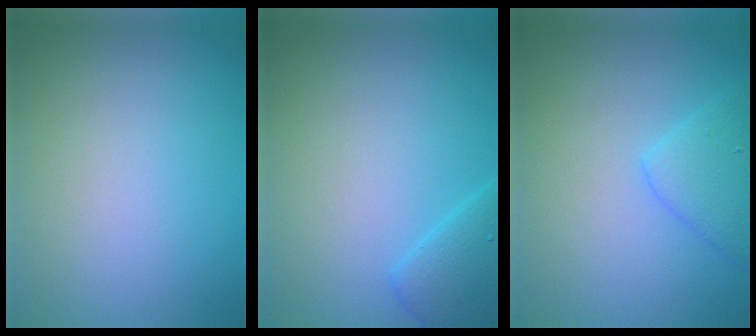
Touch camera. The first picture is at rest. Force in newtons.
{"total": 2.7, "press": 2.7, "slide": 0.2}
{"total": 2.8, "press": 2.8, "slide": 0.2}